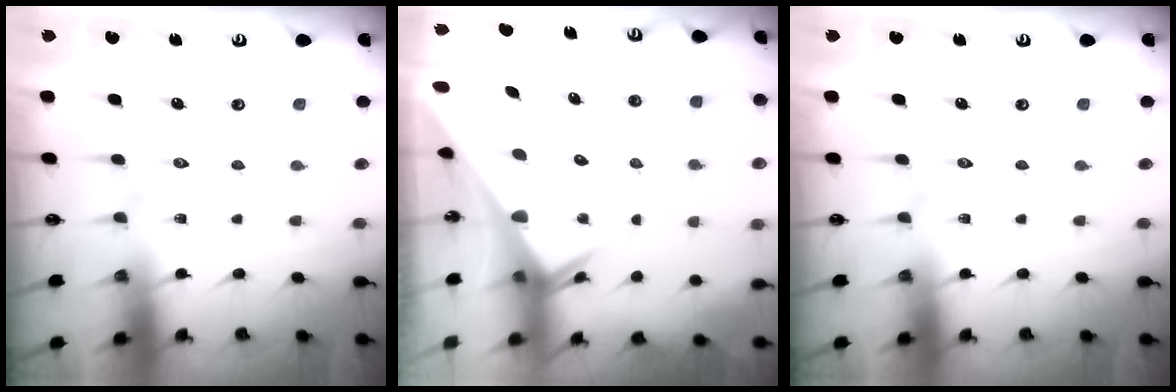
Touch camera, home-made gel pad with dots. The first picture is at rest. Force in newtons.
{"total": 2.5, "press": 2.5, "slide": 0.2}
{"total": 0.0}